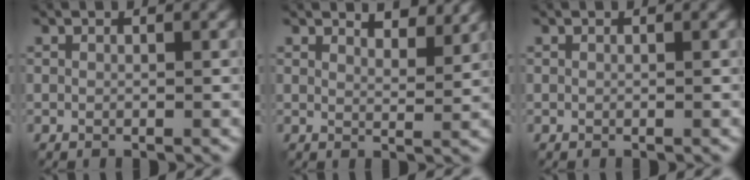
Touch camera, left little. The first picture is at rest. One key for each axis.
{"total": 3.2, "fx": 2.9, "fy": 0.7, "fz": 1.3, "tx": -0.023, "ty": -0.004, "tz": 0.037}
{"total": 0.0}